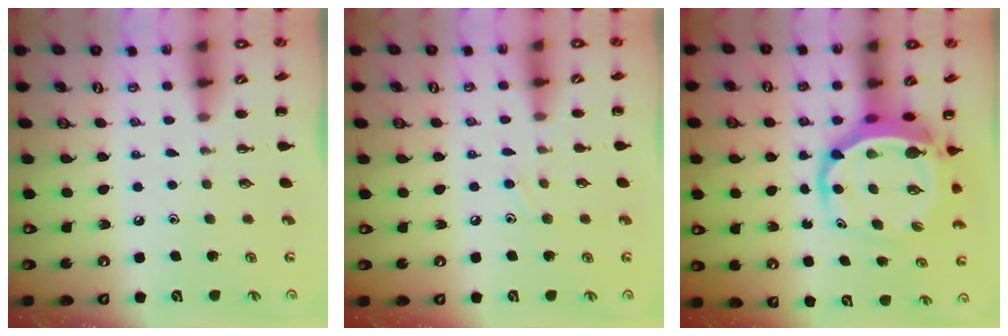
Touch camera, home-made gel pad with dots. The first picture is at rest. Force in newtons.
{"total": 6.8, "press": 6.4, "slide": 2.3}
{"total": 8.0, "press": 7.7, "slide": 2.2}